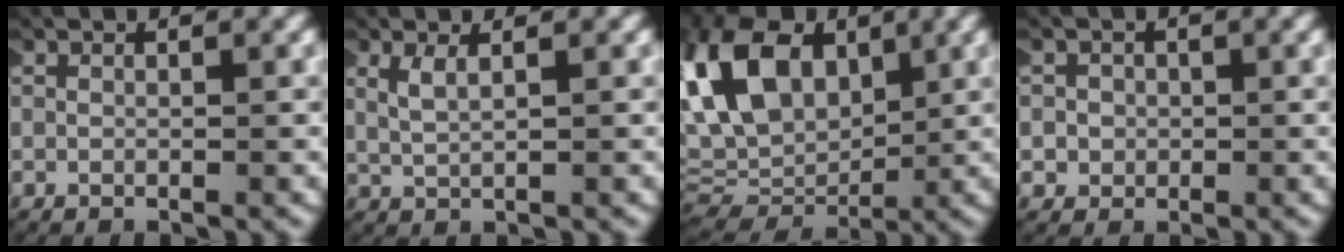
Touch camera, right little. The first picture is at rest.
{"total": 1.6, "force": [0.9, 0.6, 1.2], "torque": [-0.027, 0.004, 0.020]}
{"total": 10.6, "force": [0.9, 7.9, 7.1], "torque": [-0.159, -0.026, 0.027]}
{"total": 2.9, "force": [-0.6, 2.9, 0.4], "torque": [-0.027, 0.000, -0.017]}